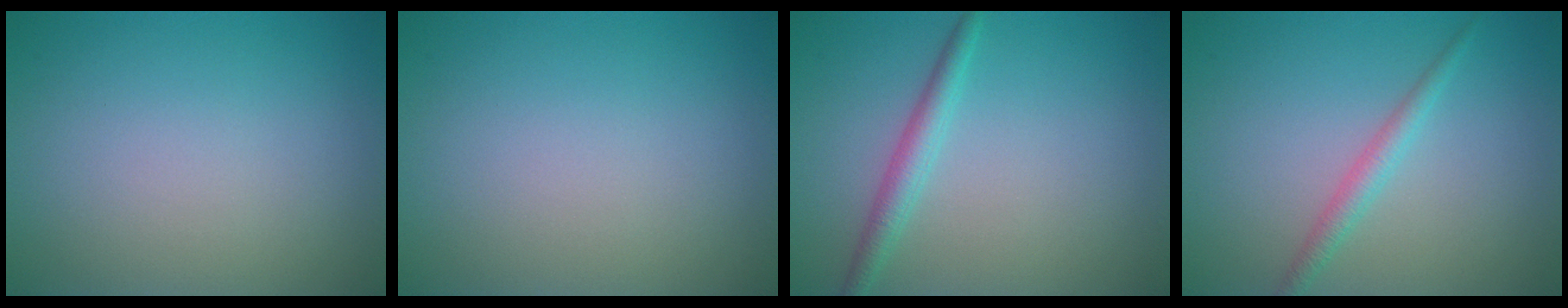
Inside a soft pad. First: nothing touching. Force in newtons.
{"total": 0.0}
{"total": 2.2, "press": 2.2, "slide": 0.0}
{"total": 1.8, "press": 1.8, "slide": 0.0}